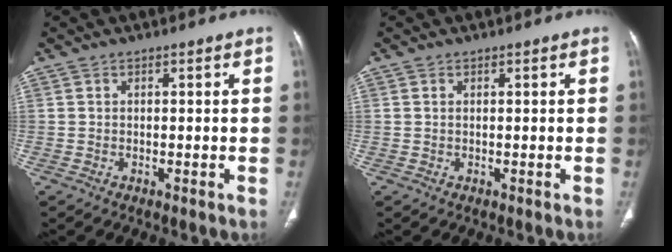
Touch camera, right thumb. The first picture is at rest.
{"total": 0.0}